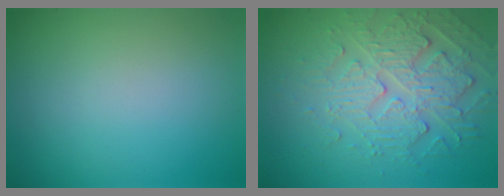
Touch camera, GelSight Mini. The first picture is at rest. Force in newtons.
{"total": 4.8, "press": 4.2, "slide": 2.4}